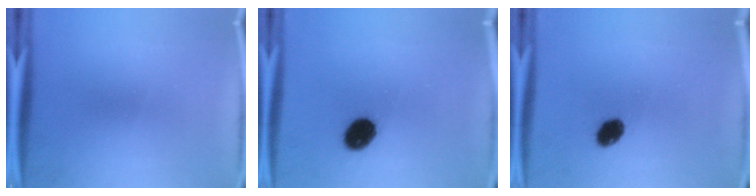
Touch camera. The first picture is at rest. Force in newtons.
{"total": 8.1}
{"total": 4.8}